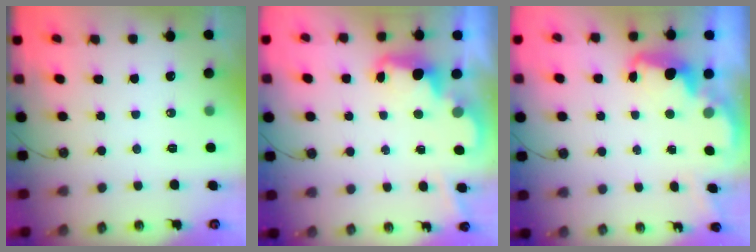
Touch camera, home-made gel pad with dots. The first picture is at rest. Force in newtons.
{"total": 2.3, "press": 2.3, "slide": 0.5}
{"total": 2.5, "press": 2.5, "slide": 0.5}